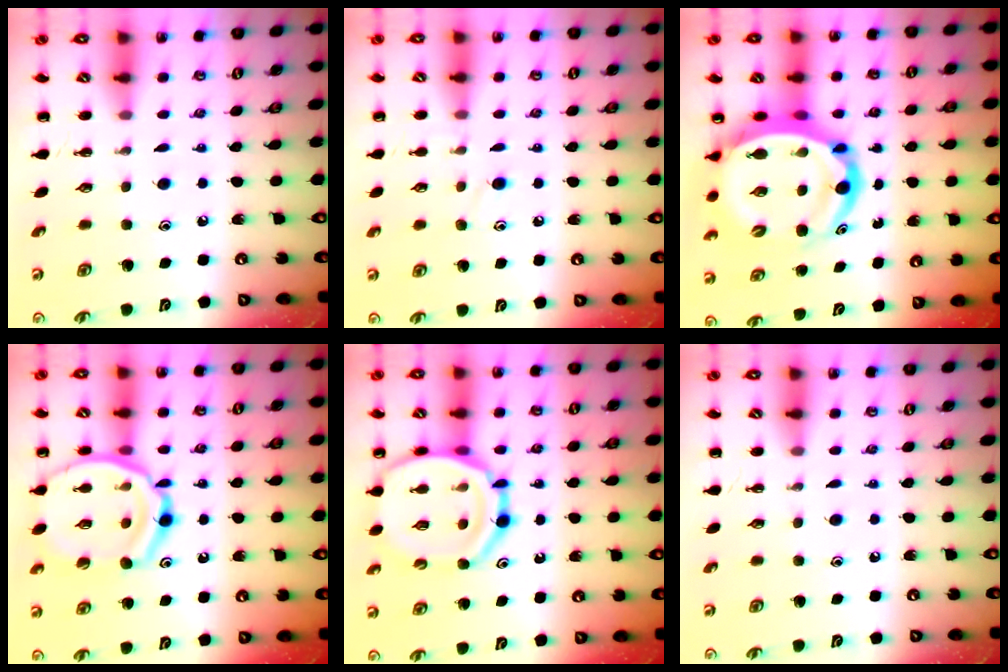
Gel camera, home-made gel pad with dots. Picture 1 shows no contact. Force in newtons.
{"total": 8.2, "press": 7.9, "slide": 2.2}
{"total": 14.7, "press": 14.2, "slide": 3.9}
{"total": 17.6, "press": 17.5, "slide": 2.2}
{"total": 16.9, "press": 16.6, "slide": 3.1}
{"total": 0.0}